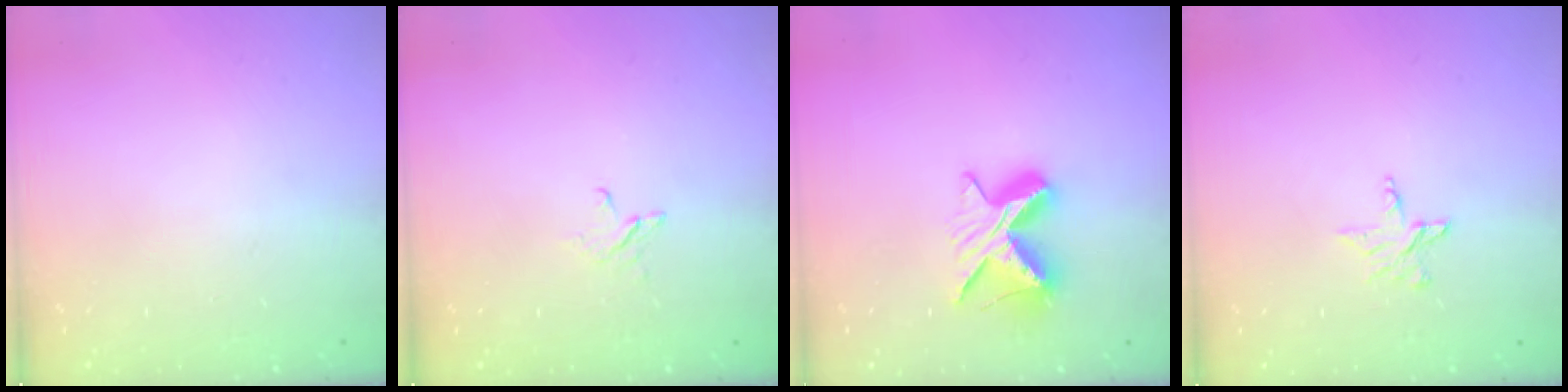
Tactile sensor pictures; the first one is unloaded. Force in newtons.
{"total": 2.5, "press": 2.5, "slide": 0.3}
{"total": 9.3, "press": 9.3, "slide": 1.0}
{"total": 4.6, "press": 4.6, "slide": 0.5}